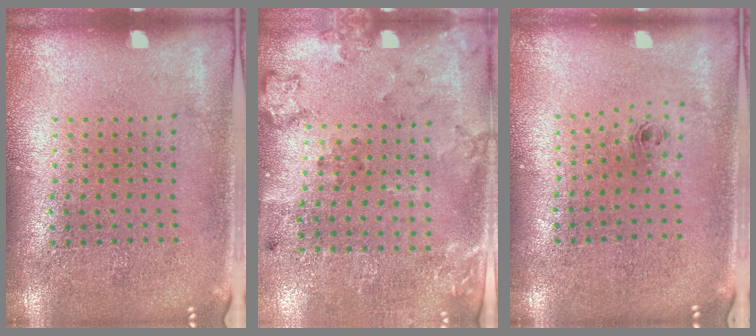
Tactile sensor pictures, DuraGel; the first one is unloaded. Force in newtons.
{"total": 2.0, "press": 1.4, "slide": 1.5}
{"total": 0.7, "press": 0.3, "slide": 0.6}